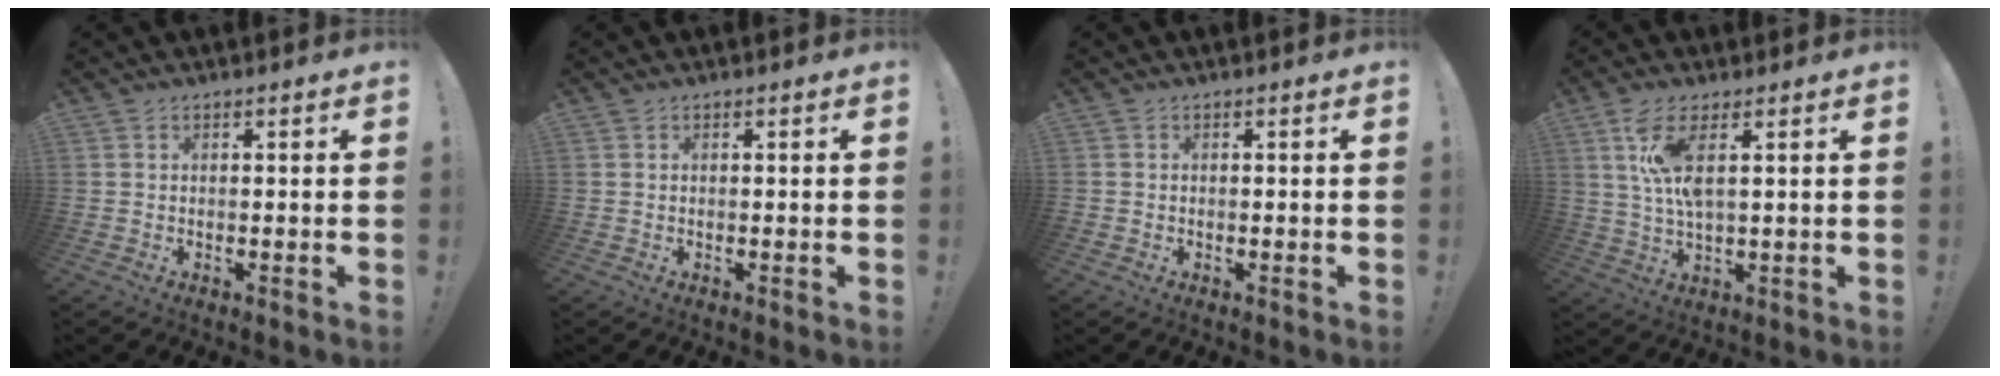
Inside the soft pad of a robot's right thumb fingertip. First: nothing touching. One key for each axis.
{"total": 0.0}
{"total": 0.8, "fx": -0.5, "fy": 0.5, "fz": -0.2, "tx": -0.001, "ty": 0.004, "tz": -0.007}
{"total": 9.3, "fx": 3.5, "fy": 2.8, "fz": 8.2, "tx": -0.176, "ty": -0.018, "tz": 0.061}